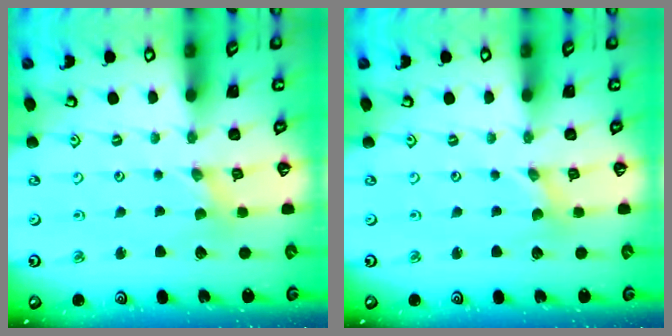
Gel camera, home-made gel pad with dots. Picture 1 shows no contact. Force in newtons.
{"total": 0.0}